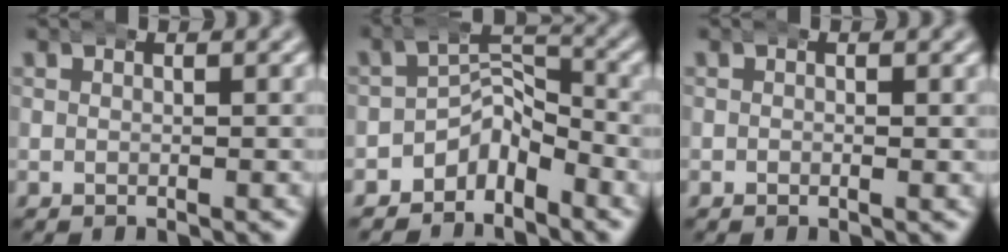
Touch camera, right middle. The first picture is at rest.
{"total": 5.1, "force": [-2.6, 3.6, 2.6], "torque": [-0.018, 0.006, -0.057]}
{"total": 0.0}